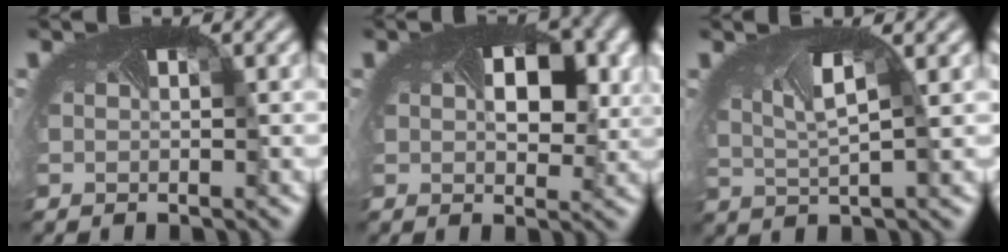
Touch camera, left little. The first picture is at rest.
{"total": 4.6, "force": [1.0, 2.7, 3.6], "torque": [-0.062, 0.001, 0.015]}
{"total": 4.7, "force": [1.8, 2.3, 3.7], "torque": [-0.087, 0.015, 0.034]}